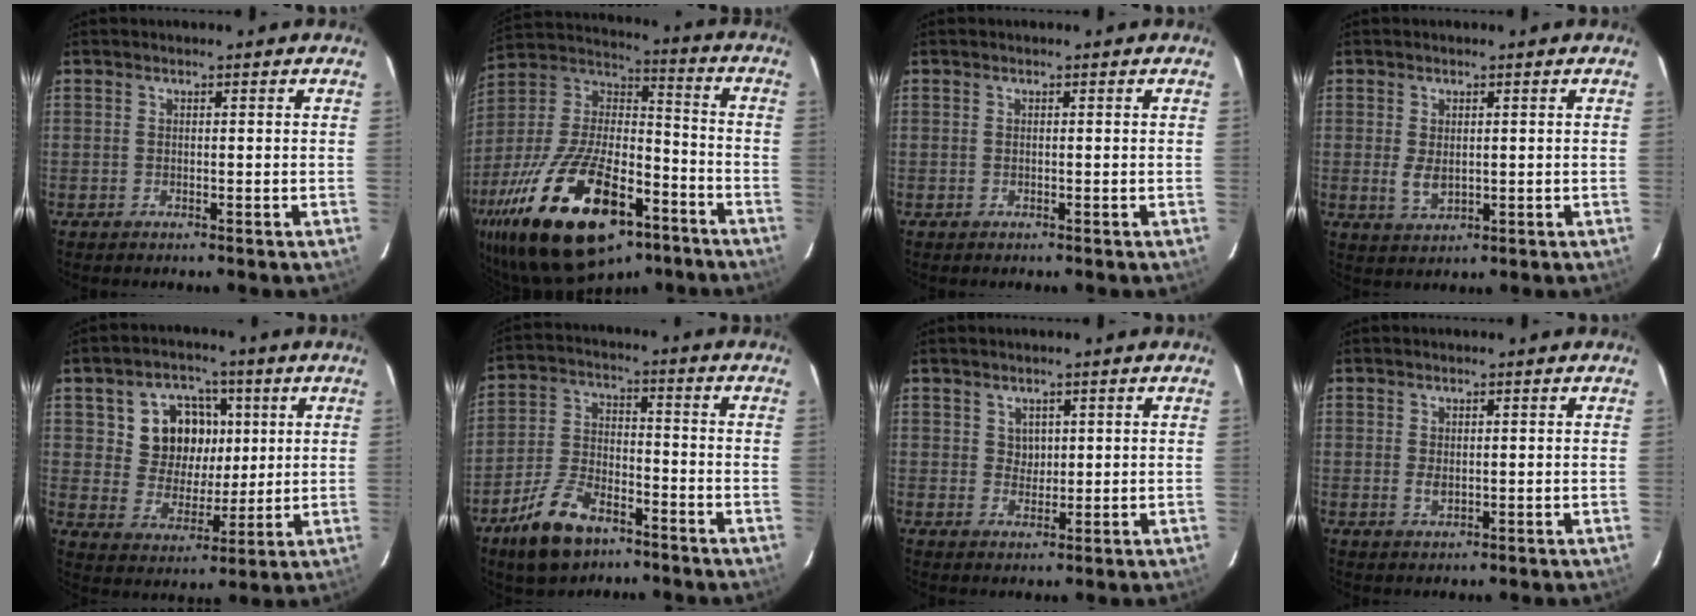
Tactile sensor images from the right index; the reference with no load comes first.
{"total": 31.4, "force": [-17.6, 14.2, 21.8], "torque": [-0.433, -0.014, -0.281]}
{"total": 0.0}
{"total": 3.6, "force": [0.1, 2.3, 2.8], "torque": [-0.052, -0.006, 0.006]}
{"total": 11.2, "force": [3.3, 9.7, 4.7], "torque": [-0.101, 0.020, 0.064]}
{"total": 11.7, "force": [-7.6, 5.7, 6.8], "torque": [-0.155, 0.003, -0.138]}
{"total": 2.4, "force": [1.4, 2.0, 0.4], "torque": [-0.001, 0.004, 0.026]}
{"total": 1.7, "force": [0.2, 1.1, 1.2], "torque": [-0.023, 0.000, 0.004]}